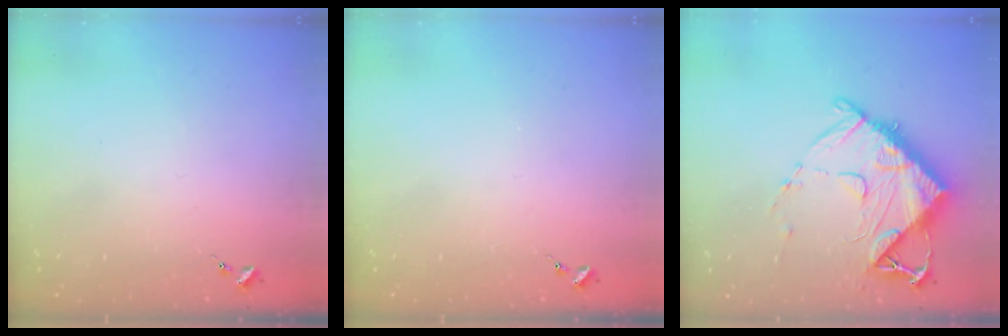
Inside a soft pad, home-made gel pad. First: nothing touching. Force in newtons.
{"total": 0.0}
{"total": 13.6, "press": 13.6, "slide": 0.8}